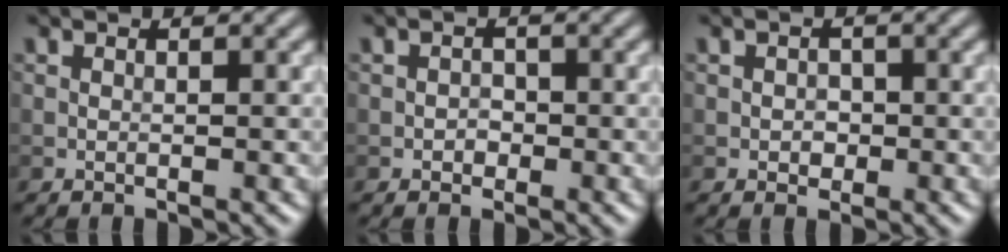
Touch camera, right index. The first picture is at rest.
{"total": 1.0, "force": [-0.4, 0.9, 0.4], "torque": [-0.002, -0.001, -0.008]}
{"total": 1.2, "force": [-0.2, 1.0, 0.6], "torque": [-0.008, -0.004, -0.005]}